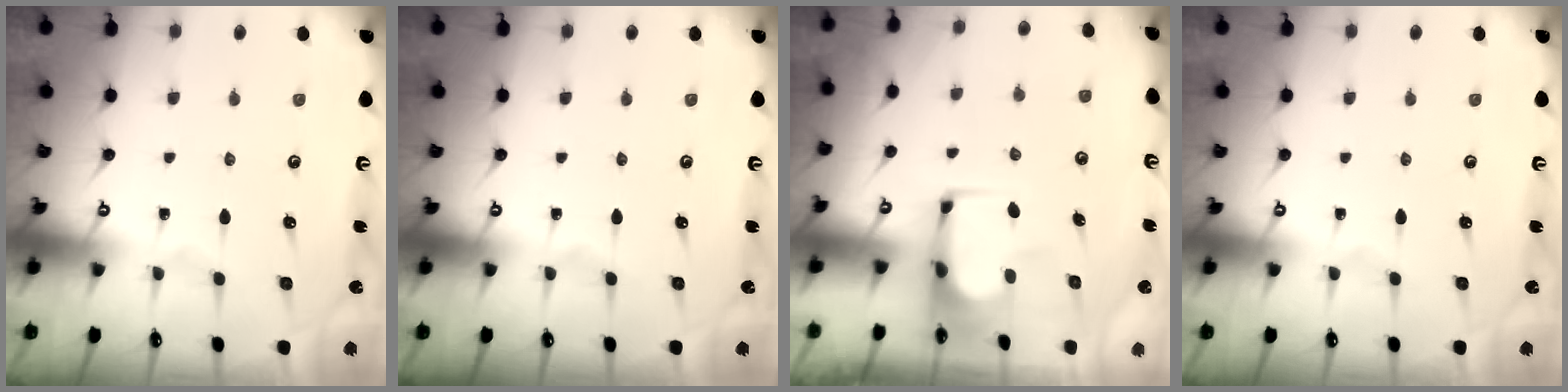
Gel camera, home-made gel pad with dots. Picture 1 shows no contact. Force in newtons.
{"total": 0.0}
{"total": 1.5, "press": 1.5, "slide": 0.1}
{"total": 0.0}